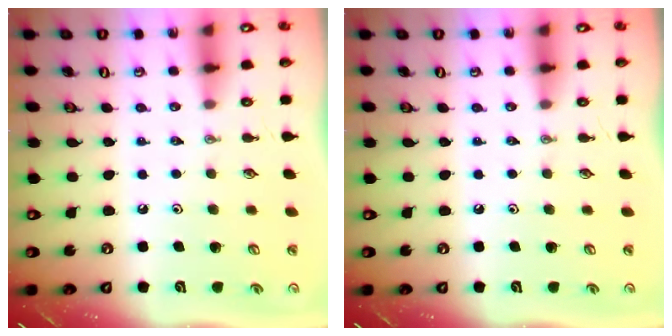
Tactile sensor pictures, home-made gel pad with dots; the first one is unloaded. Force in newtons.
{"total": 0.0}